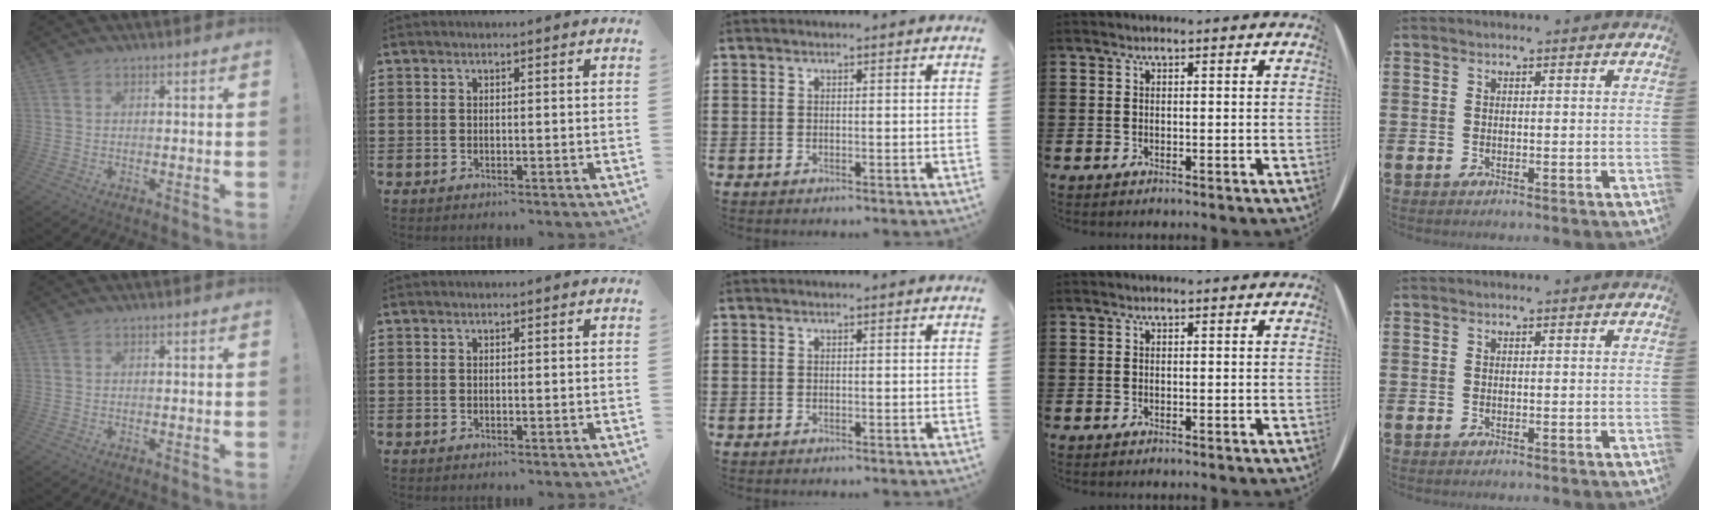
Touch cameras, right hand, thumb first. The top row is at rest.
{}